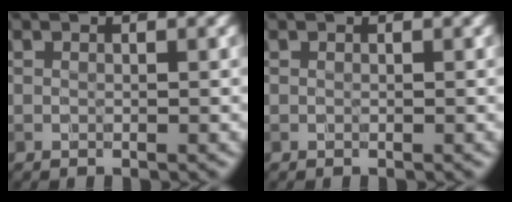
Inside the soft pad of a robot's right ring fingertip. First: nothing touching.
{"total": 0.0}